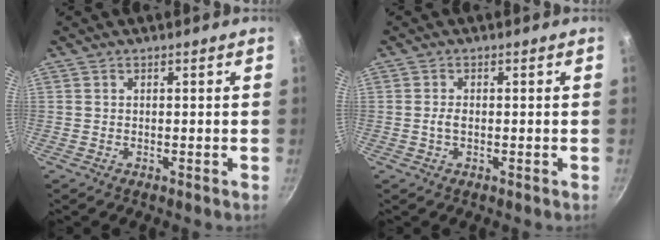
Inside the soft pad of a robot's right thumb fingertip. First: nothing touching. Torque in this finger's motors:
{"motor_torque": [0.44, 1.01, 0.46, -0.17, 0.03]}